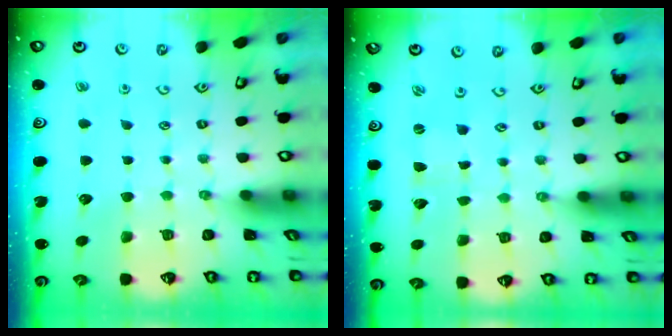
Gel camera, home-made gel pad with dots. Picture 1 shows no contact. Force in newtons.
{"total": 0.0}